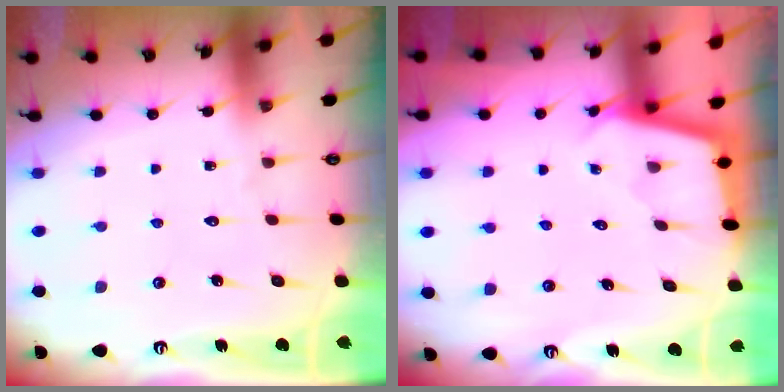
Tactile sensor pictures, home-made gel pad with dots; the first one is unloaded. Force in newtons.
{"total": 2.1, "press": 2.1, "slide": 0.2}